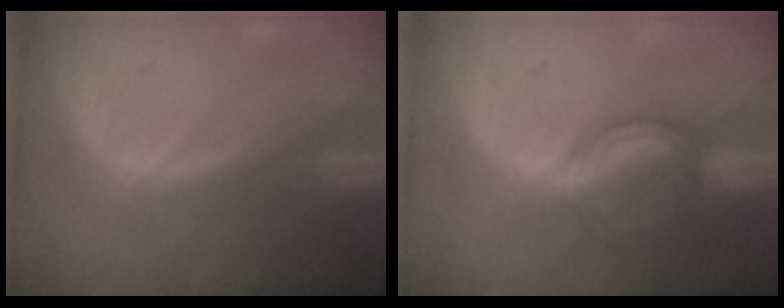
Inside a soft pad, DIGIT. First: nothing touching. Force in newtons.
{"total": 5.2, "press": 4.9, "slide": 1.7}